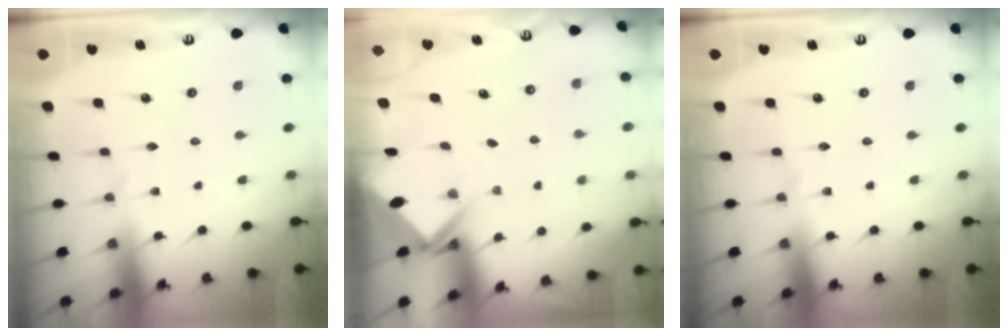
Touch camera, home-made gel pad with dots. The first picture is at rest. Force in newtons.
{"total": 2.7, "press": 2.7, "slide": 0.1}
{"total": 0.0}